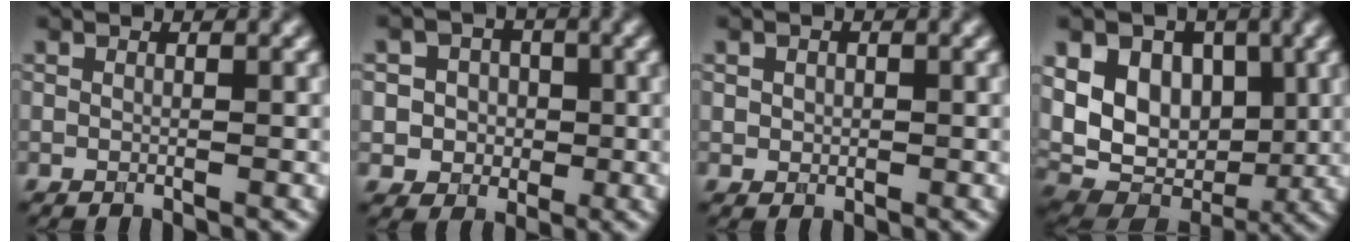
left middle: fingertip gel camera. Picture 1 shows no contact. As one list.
[{"total": 4.0, "force": [0.2, 3.8, 1.2], "torque": [-0.005, 0.011, -0.003]}, {"total": 1.0, "force": [0.2, 1.0, 0.3], "torque": [-0.002, -0.001, 0.006]}, {"total": 12.3, "force": [2.8, 9.0, 7.8], "torque": [-0.133, 0.024, 0.041]}]